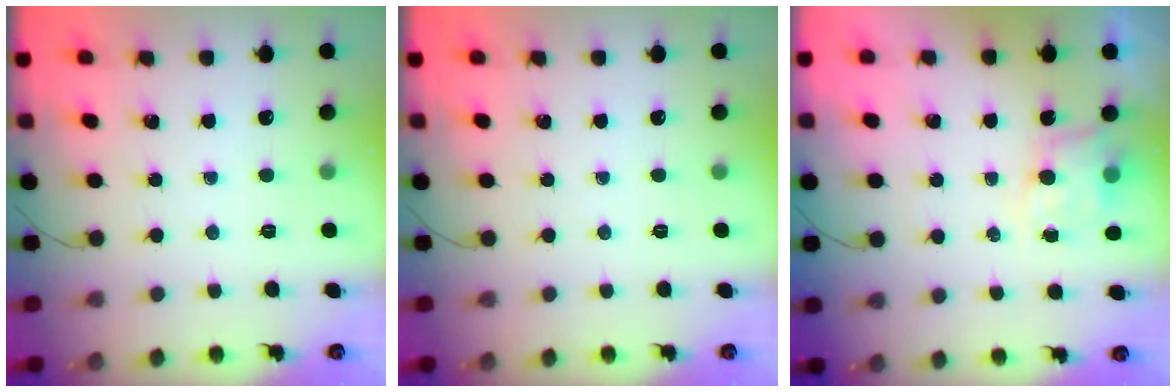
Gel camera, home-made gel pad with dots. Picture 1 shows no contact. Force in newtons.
{"total": 0.0}
{"total": 6.2, "press": 6.2, "slide": 0.8}